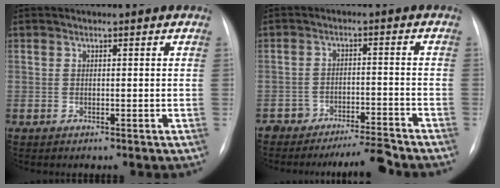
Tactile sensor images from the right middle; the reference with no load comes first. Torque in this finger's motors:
{"motor_torque": [0.14, -0.15, 0.04, 0.03]}